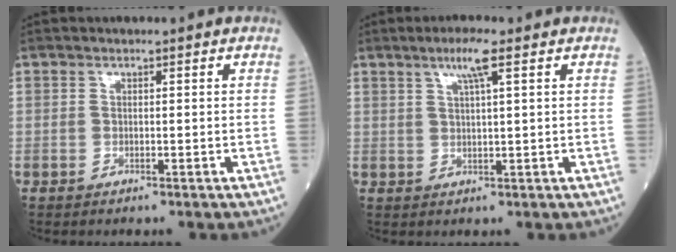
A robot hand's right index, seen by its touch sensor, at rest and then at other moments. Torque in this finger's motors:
{"motor_torque": [0.18, 0.18, -0.03, 0.01]}